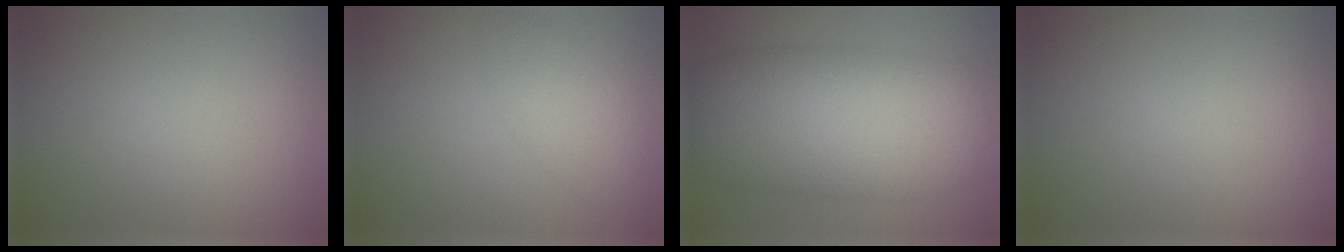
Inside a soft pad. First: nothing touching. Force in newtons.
{"total": 2.7, "press": 2.7, "slide": 0.2}
{"total": 12.5, "press": 12.5, "slide": 0.5}
{"total": 0.0}